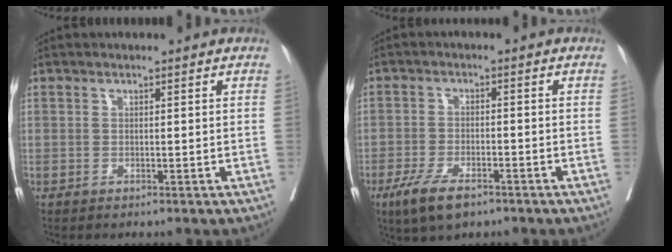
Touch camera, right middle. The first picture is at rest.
{"total": 6.9, "force": [-4.6, 2.2, 4.6], "torque": [-0.093, -0.012, -0.078]}